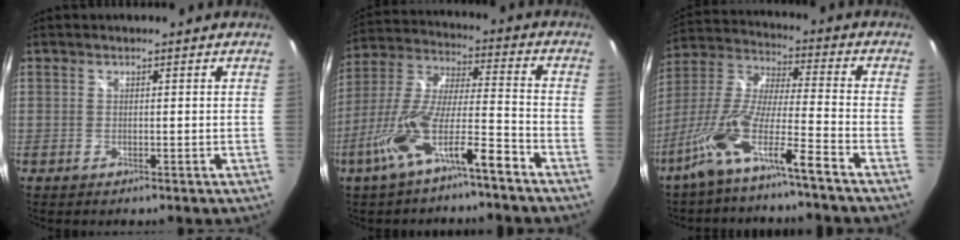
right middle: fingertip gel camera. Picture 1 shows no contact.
{"total": 14.0, "force": [-8.6, 2.1, 10.9], "torque": [-0.225, -0.009, -0.158]}
{"total": 12.3, "force": [-8.4, -0.1, 9.0], "torque": [-0.183, -0.006, -0.161]}